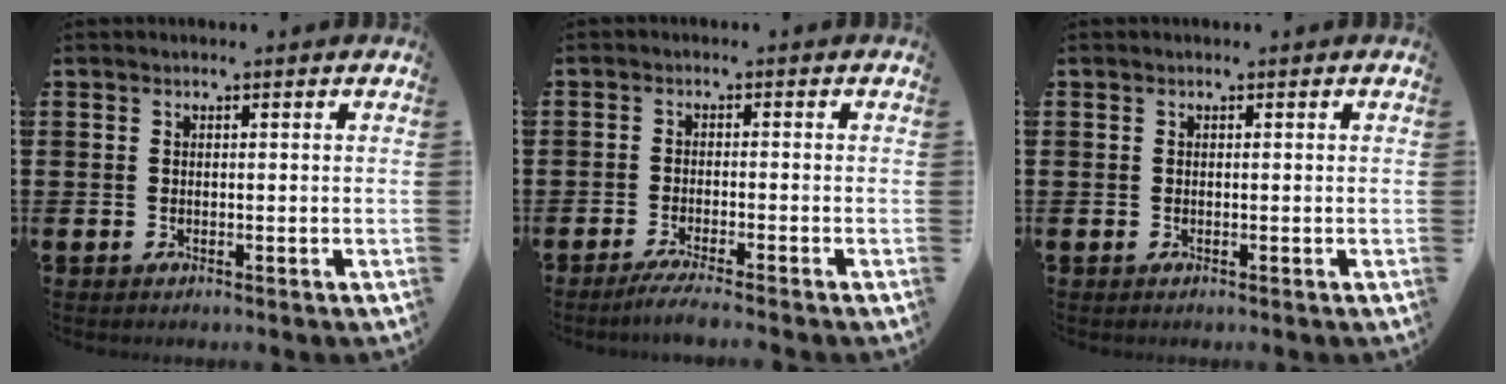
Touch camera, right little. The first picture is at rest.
{"total": 2.3, "force": [-1.7, -0.2, 1.4], "torque": [-0.022, 0.000, -0.032]}
{"total": 0.0}